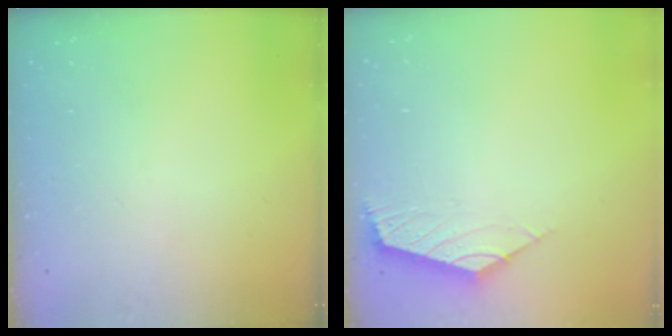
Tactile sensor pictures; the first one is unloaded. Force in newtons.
{"total": 2.6, "press": 2.5, "slide": 0.6}